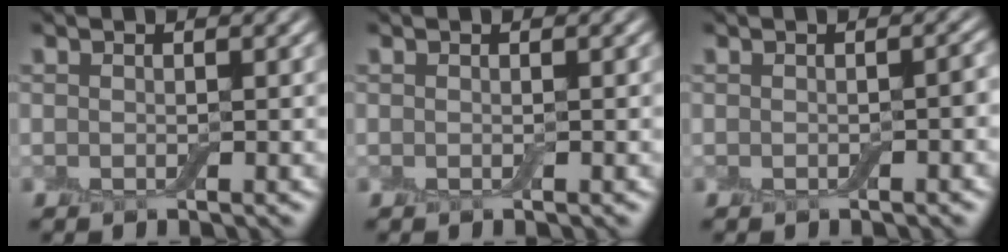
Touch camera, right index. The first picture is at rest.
{"total": 0.0}
{"total": 0.8, "force": [-0.3, 0.2, 0.8], "torque": [-0.011, 0.005, -0.001]}